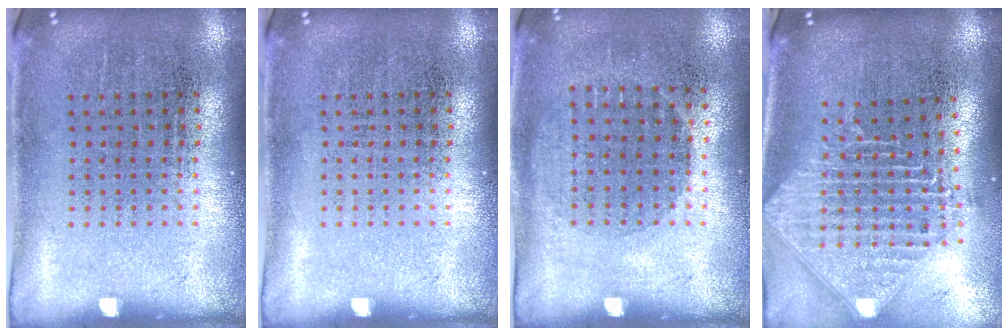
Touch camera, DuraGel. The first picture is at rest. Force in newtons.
{"total": 0.0}
{"total": 1.0, "press": 0.9, "slide": 0.5}
{"total": 2.4, "press": 1.8, "slide": 1.6}